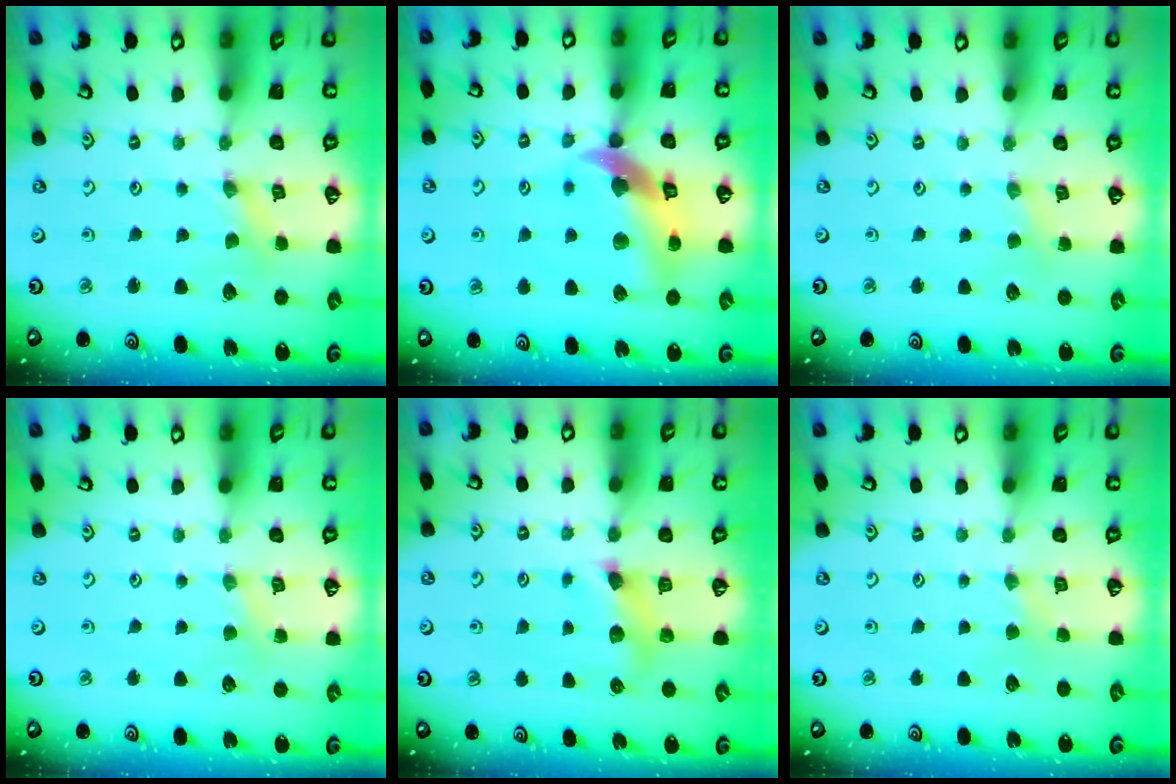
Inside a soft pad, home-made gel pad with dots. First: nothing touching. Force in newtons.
{"total": 13.1, "press": 13.0, "slide": 1.9}
{"total": 1.8, "press": 1.7, "slide": 0.4}
{"total": 1.8, "press": 1.7, "slide": 0.4}
{"total": 6.7, "press": 6.7, "slide": 0.3}
{"total": 1.8, "press": 1.8, "slide": 0.4}